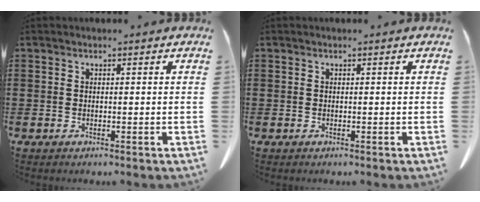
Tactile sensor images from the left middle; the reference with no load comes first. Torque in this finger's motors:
{"motor_torque": [0.00, 0.00, 0.00, 0.00]}